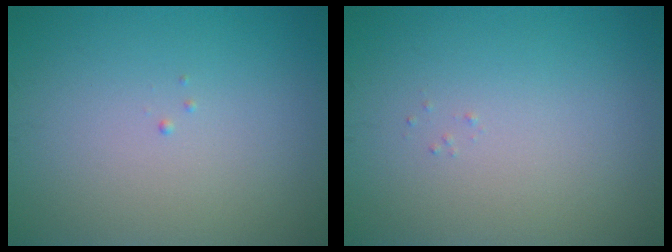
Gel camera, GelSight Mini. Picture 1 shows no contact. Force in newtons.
{"total": 0.0}